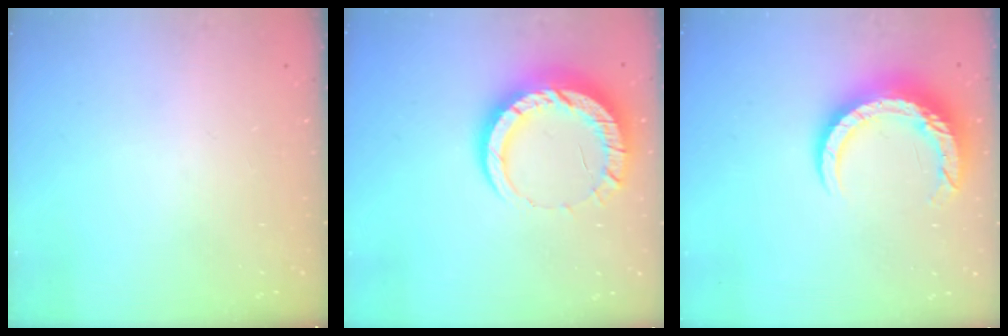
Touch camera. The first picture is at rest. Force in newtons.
{"total": 14.0, "press": 14.0, "slide": 1.3}
{"total": 12.0, "press": 11.9, "slide": 1.2}